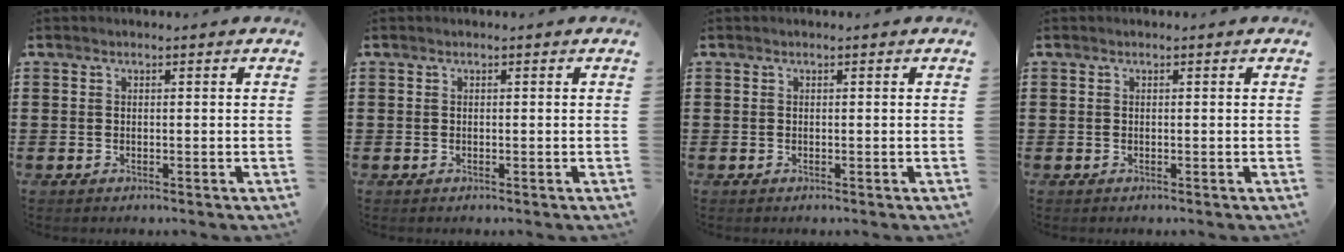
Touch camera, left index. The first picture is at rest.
{"total": 0.0}
{"total": 0.0}
{"total": 0.0}